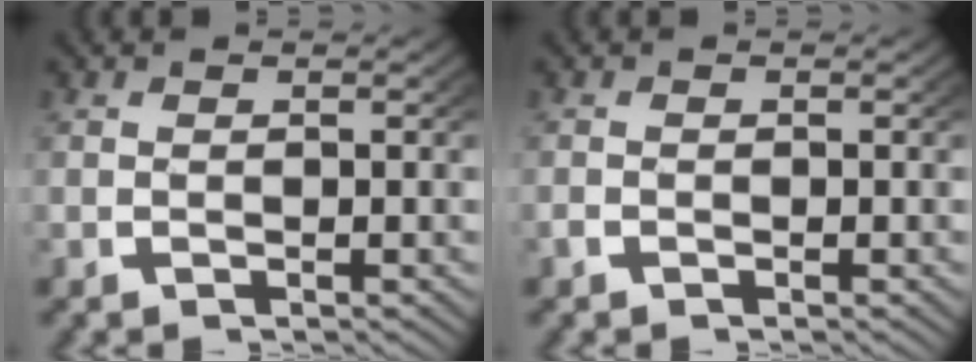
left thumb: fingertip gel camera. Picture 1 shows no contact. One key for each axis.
{"total": 0.6, "fx": -0.5, "fy": 0.4, "fz": 0.1, "tx": -0.004, "ty": -0.004, "tz": -0.010}